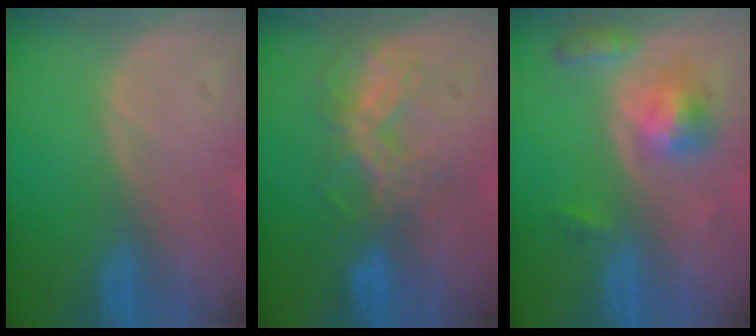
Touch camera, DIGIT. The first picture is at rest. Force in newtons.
{"total": 6.5, "press": 6.5, "slide": 0.3}
{"total": 5.3, "press": 5.0, "slide": 1.6}